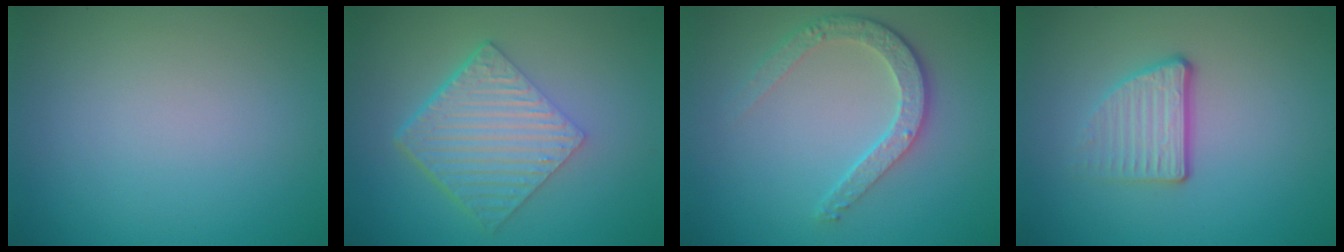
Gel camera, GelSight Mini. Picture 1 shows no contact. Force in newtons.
{"total": 6.3, "press": 4.3, "slide": 4.6}
{"total": 3.6, "press": 2.9, "slide": 2.2}
{"total": 3.3, "press": 2.4, "slide": 2.3}